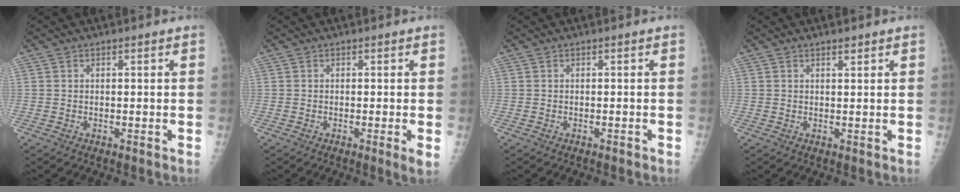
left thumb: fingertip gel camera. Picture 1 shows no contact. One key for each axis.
{"total": 2.3, "fx": -0.4, "fy": 0.1, "fz": 2.3, "tx": -0.040, "ty": -0.008, "tz": -0.009}
{"total": 0.6, "fx": -0.5, "fy": 0.1, "fz": 0.4, "tx": -0.010, "ty": 0.001, "tz": -0.004}
{"total": 1.1, "fx": 0.8, "fy": 0.2, "fz": 0.6, "tx": -0.010, "ty": -0.006, "tz": 0.015}